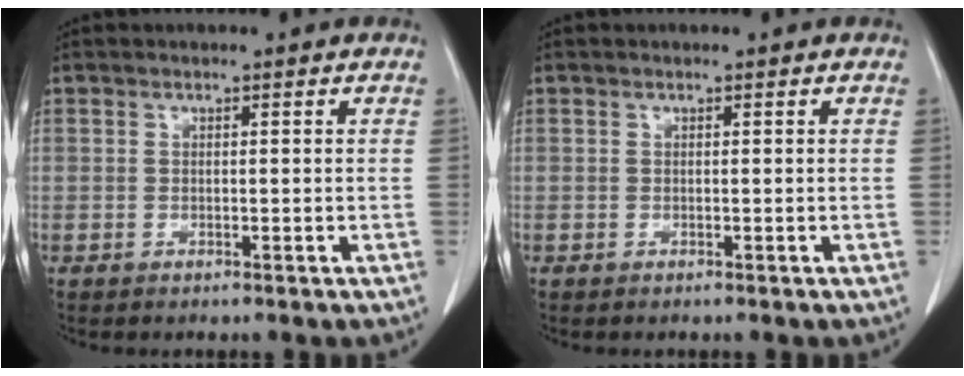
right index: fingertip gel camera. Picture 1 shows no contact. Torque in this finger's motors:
{"motor_torque": [-0.04, 0.04, 0.00, 0.00]}